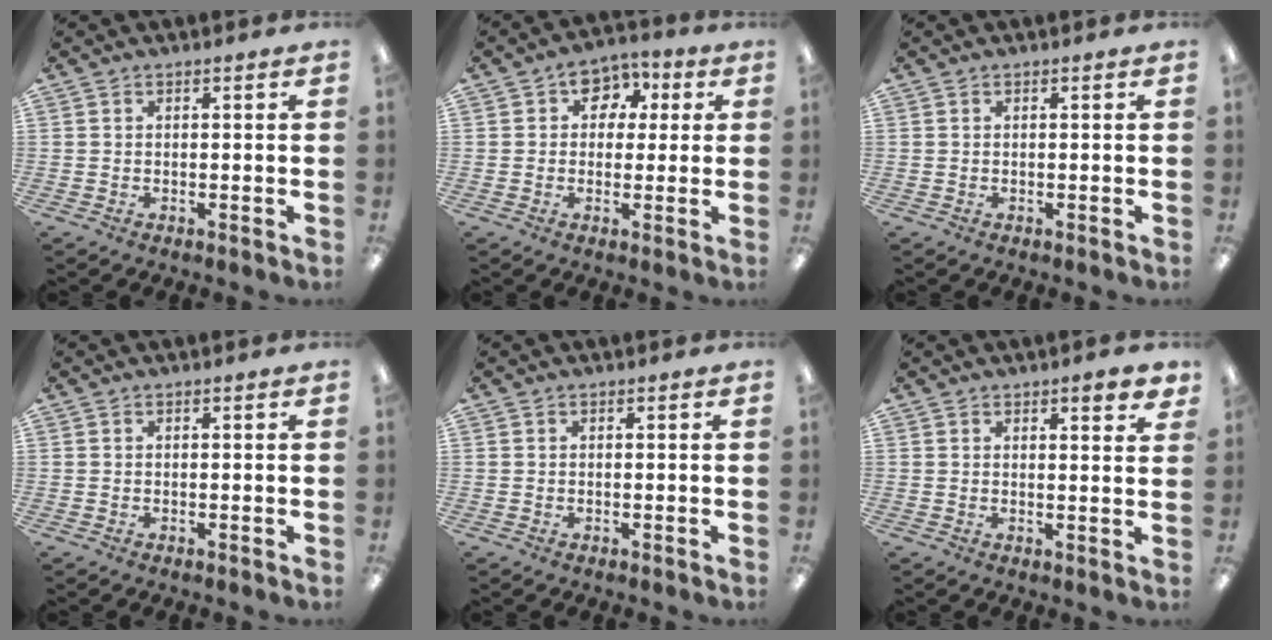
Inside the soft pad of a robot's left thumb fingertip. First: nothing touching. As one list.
[{"total": 7.0, "force": [2.1, 5.9, 3.2], "torque": [-0.038, 0.001, 0.032]}, {"total": 0.0}, {"total": 0.0}, {"total": 0.0}, {"total": 3.5, "force": [2.3, 0.8, 2.4], "torque": [-0.028, -0.007, 0.035]}]